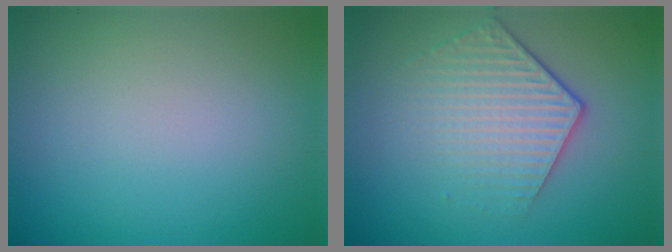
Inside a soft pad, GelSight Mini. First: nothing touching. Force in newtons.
{"total": 4.4, "press": 3.2, "slide": 3.0}